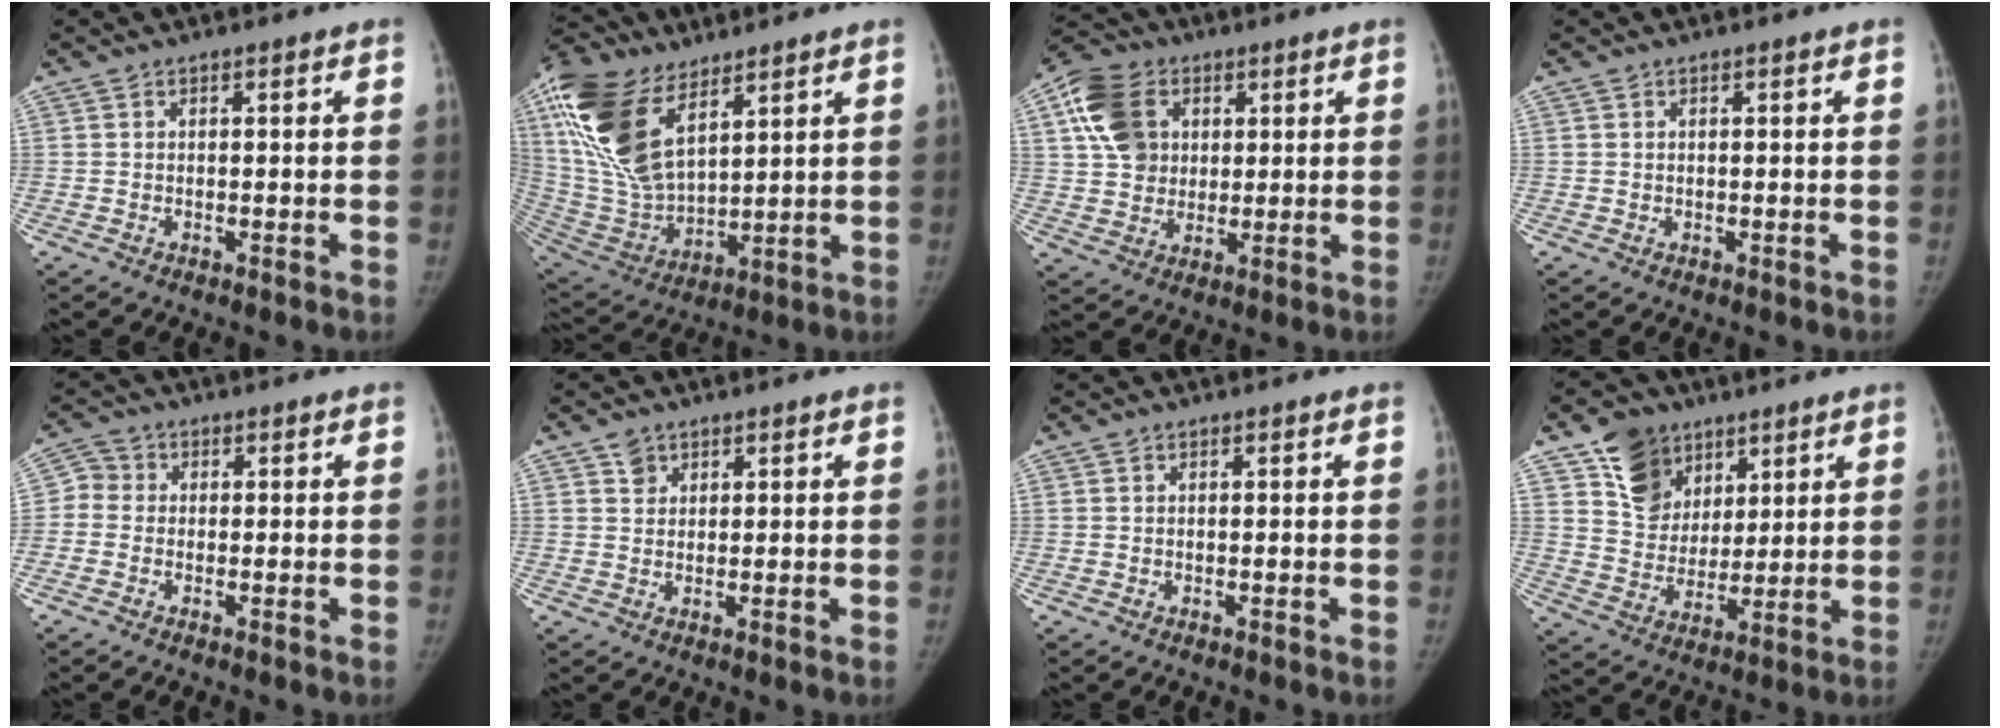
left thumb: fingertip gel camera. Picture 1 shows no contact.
{"total": 21.6, "force": [11.3, 10.7, 15.0], "torque": [-0.317, -0.035, 0.229]}
{"total": 12.9, "force": [4.1, 10.2, 6.6], "torque": [-0.109, 0.000, 0.070]}
{"total": 0.0}
{"total": 3.2, "force": [-0.3, 3.1, 0.9], "torque": [0.000, 0.005, -0.020]}
{"total": 2.2, "force": [1.4, 1.6, 0.4], "torque": [0.007, -0.015, 0.022]}
{"total": 0.0}
{"total": 11.8, "force": [7.0, 8.8, 3.6], "torque": [-0.028, -0.046, 0.130]}